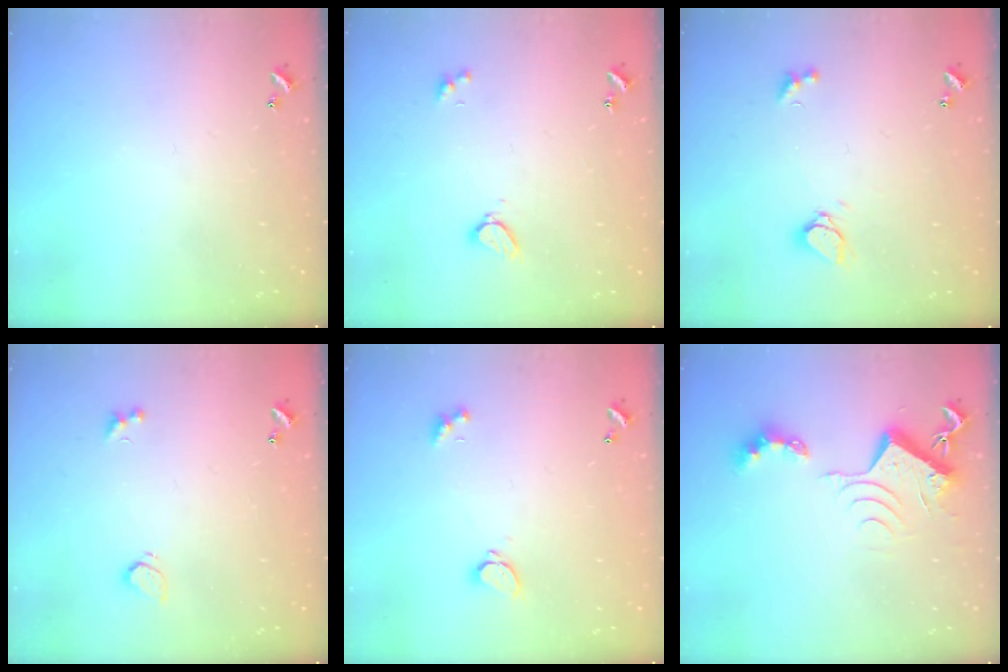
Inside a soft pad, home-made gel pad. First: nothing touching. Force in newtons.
{"total": 2.2, "press": 2.2, "slide": 0.3}
{"total": 2.1, "press": 2.0, "slide": 0.5}
{"total": 2.1, "press": 1.8, "slide": 1.2}
{"total": 1.6, "press": 1.6, "slide": 0.5}
{"total": 8.5, "press": 8.5, "slide": 0.9}